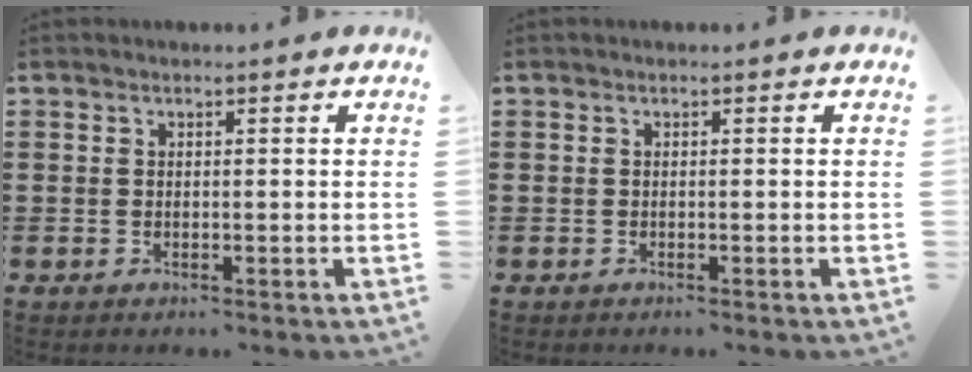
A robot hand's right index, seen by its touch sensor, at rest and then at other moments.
{"total": 0.0}